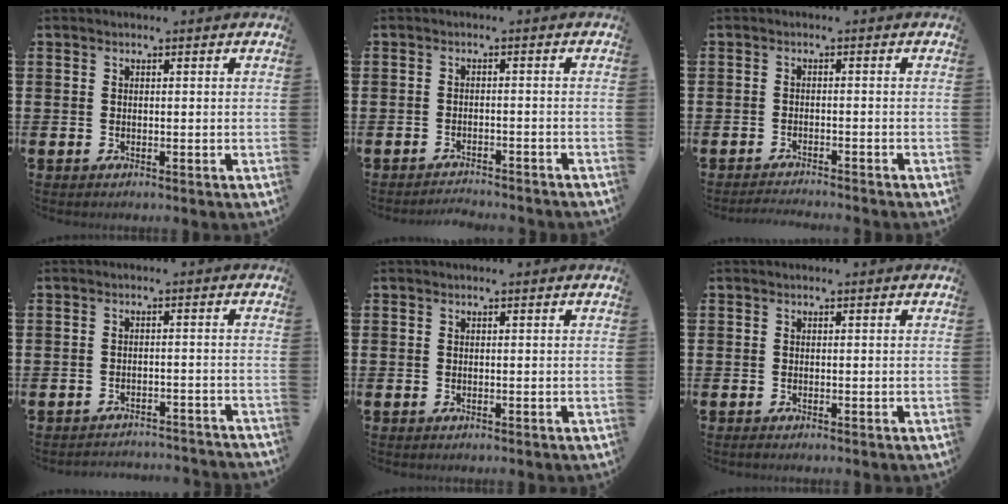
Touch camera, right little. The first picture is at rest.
{"total": 1.7, "force": [-1.7, -0.1, -0.1], "torque": [-0.001, 0.006, -0.037]}
{"total": 1.3, "force": [-1.3, -0.2, 0.1], "torque": [-0.003, 0.003, -0.027]}
{"total": 2.0, "force": [-2.0, -0.1, -0.1], "torque": [-0.003, 0.004, -0.044]}
{"total": 0.0}
{"total": 0.0}